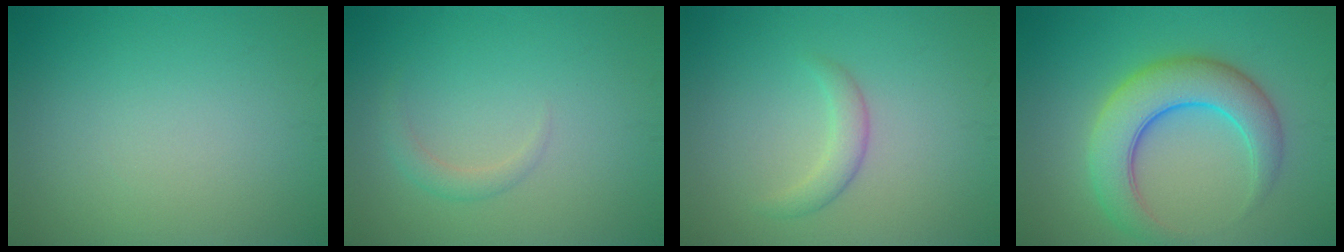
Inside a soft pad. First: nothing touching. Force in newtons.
{"total": 1.4, "press": 1.4, "slide": 0.1}
{"total": 1.9, "press": 1.9, "slide": 0.1}
{"total": 7.0, "press": 7.0, "slide": 0.2}